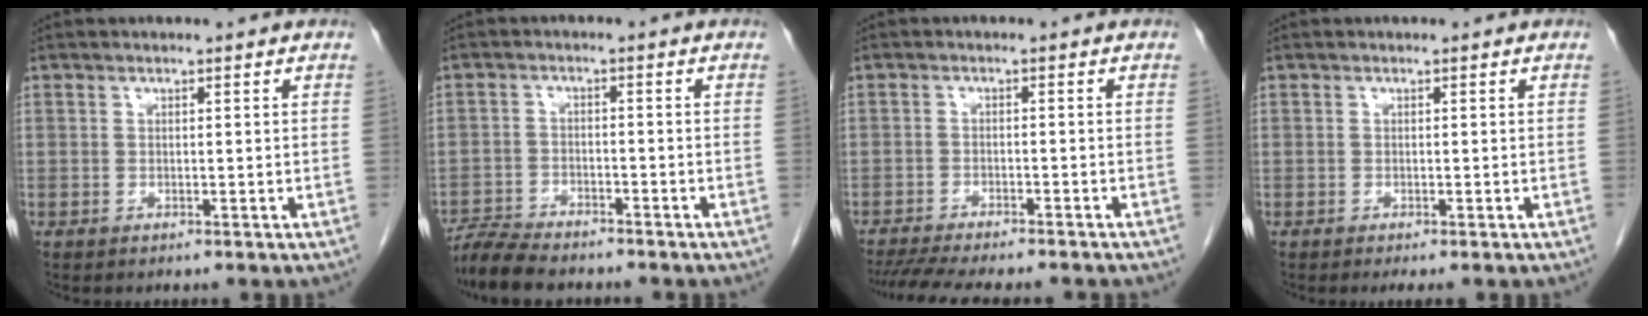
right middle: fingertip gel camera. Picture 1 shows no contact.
{"total": 7.2, "force": [-6.6, 1.4, 2.6], "torque": [-0.047, -0.018, -0.114]}
{"total": 13.0, "force": [-11.5, 1.9, 5.8], "torque": [-0.093, -0.015, -0.160]}
{"total": 1.2, "force": [-1.0, 0.1, 0.7], "torque": [-0.011, -0.005, -0.013]}